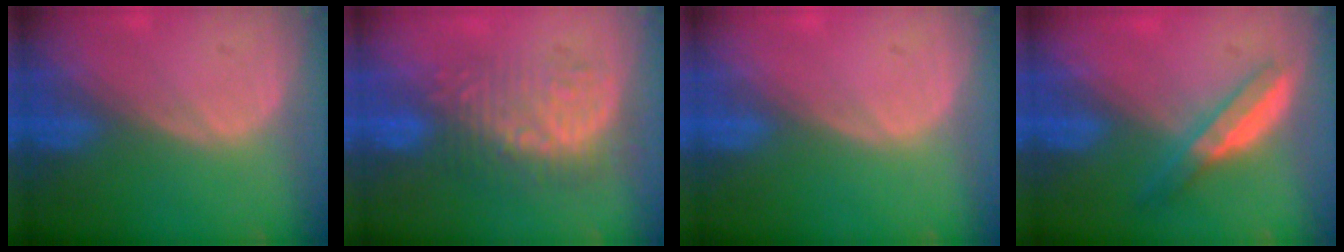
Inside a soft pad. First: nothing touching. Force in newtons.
{"total": 9.0, "press": 8.4, "slide": 3.3}
{"total": 0.0}
{"total": 5.2, "press": 4.6, "slide": 2.4}